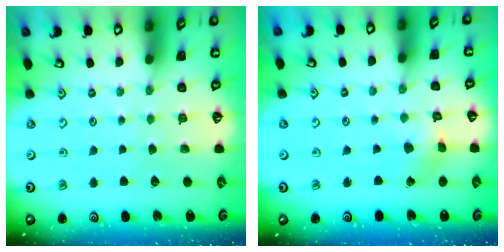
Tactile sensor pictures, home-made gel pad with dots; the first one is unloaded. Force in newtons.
{"total": 2.4, "press": 2.3, "slide": 0.4}